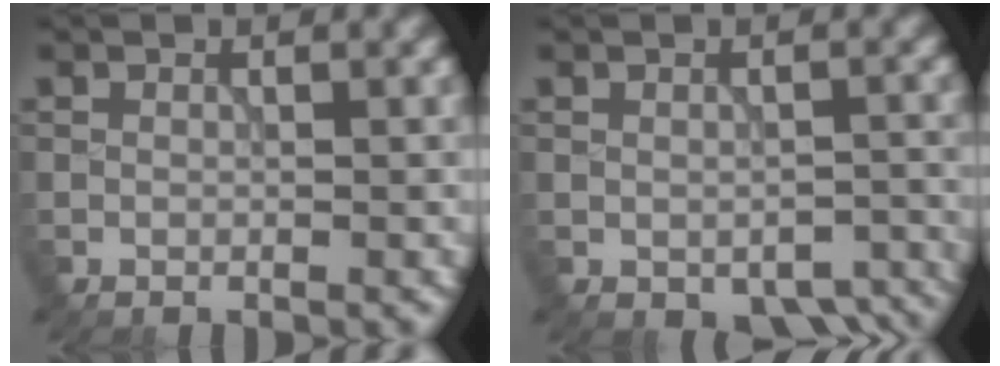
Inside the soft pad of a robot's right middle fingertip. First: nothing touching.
{"total": 4.0, "force": [-2.5, 2.2, 2.4], "torque": [-0.027, -0.019, -0.019]}